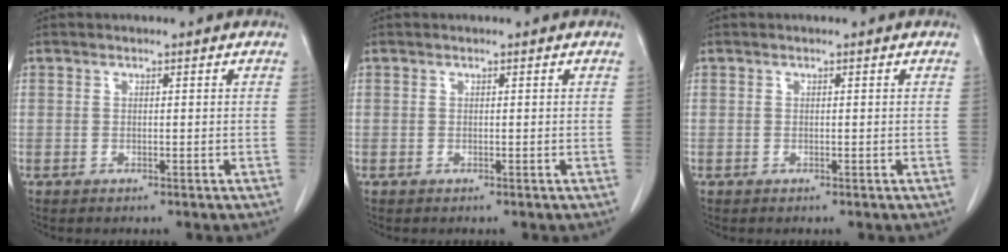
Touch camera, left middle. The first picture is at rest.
{"total": 0.0}
{"total": 0.0}